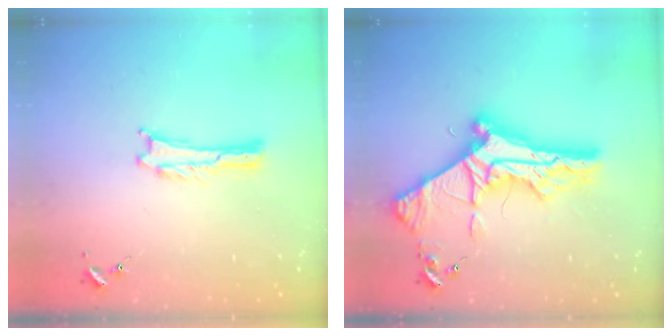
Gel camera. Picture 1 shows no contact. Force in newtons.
{"total": 10.8, "press": 10.7, "slide": 1.2}